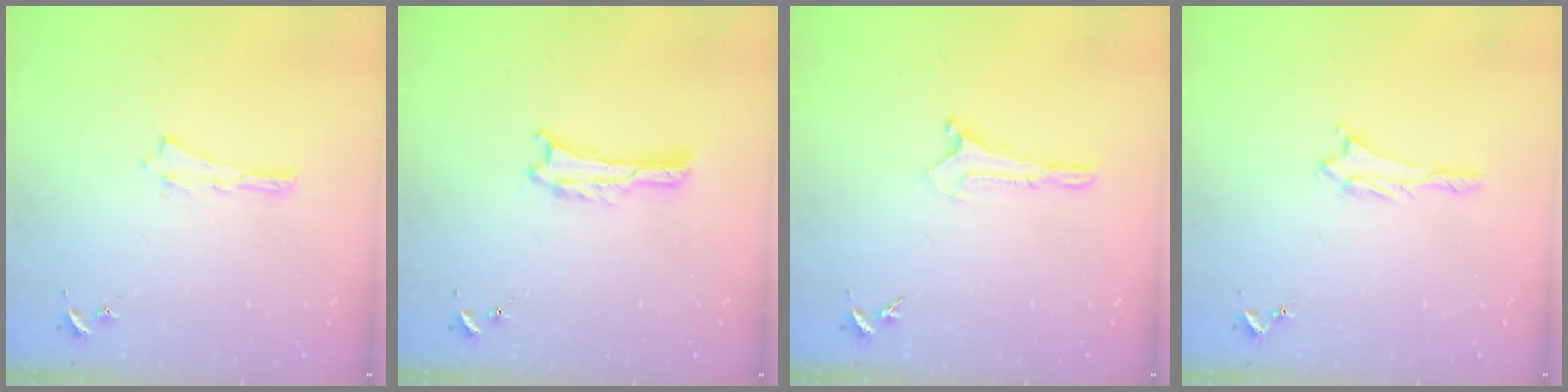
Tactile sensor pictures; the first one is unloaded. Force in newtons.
{"total": 0.0}
{"total": 0.0}
{"total": 1.2, "press": 1.2, "slide": 0.1}